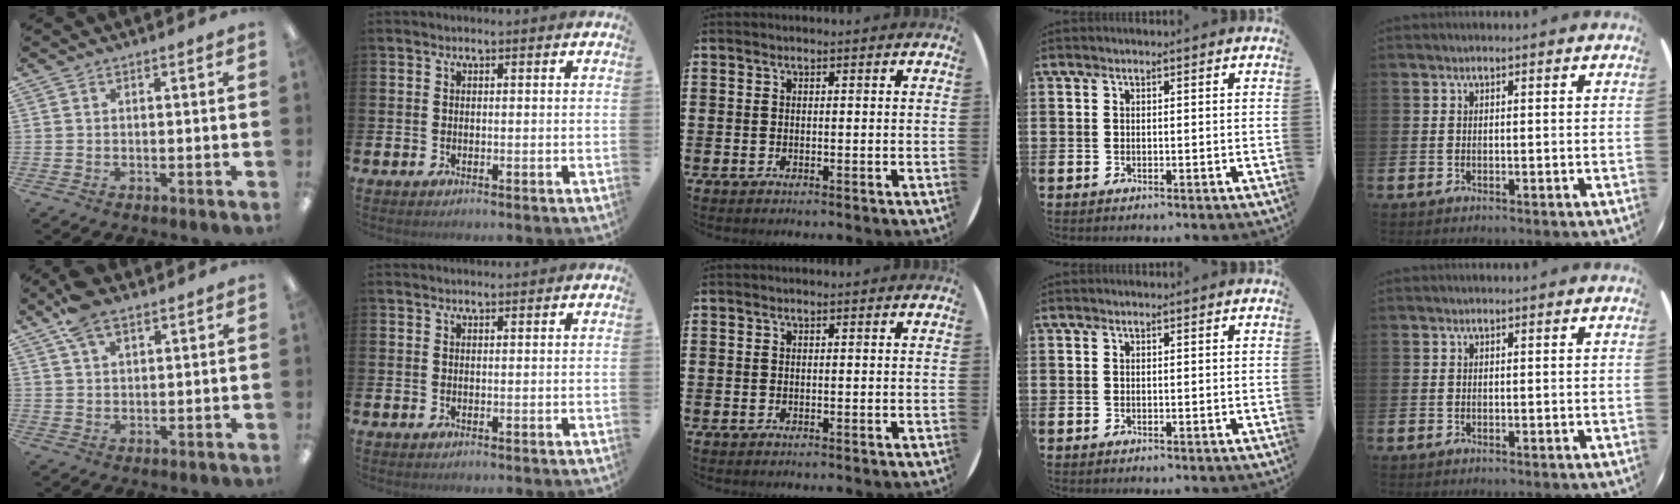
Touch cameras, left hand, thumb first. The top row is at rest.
{"thumb": {"total": 6.9, "force": [4.7, 3.0, 4.1], "torque": [-0.074, -0.012, 0.084]}, "index": {"total": 0.8, "force": [0.8, 0.0, 0.0], "torque": [0.012, -0.006, 0.013]}}